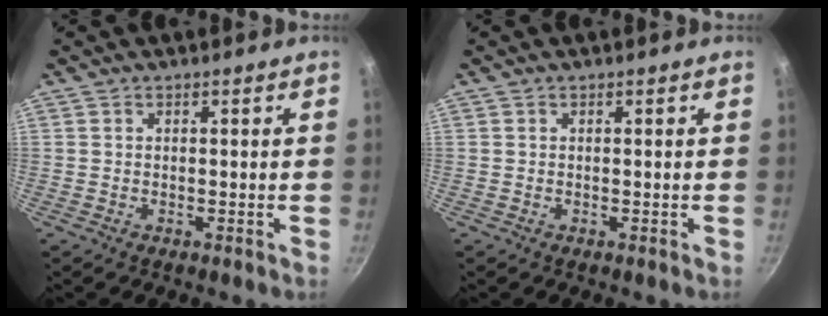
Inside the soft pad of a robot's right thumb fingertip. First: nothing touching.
{"total": 0.0}